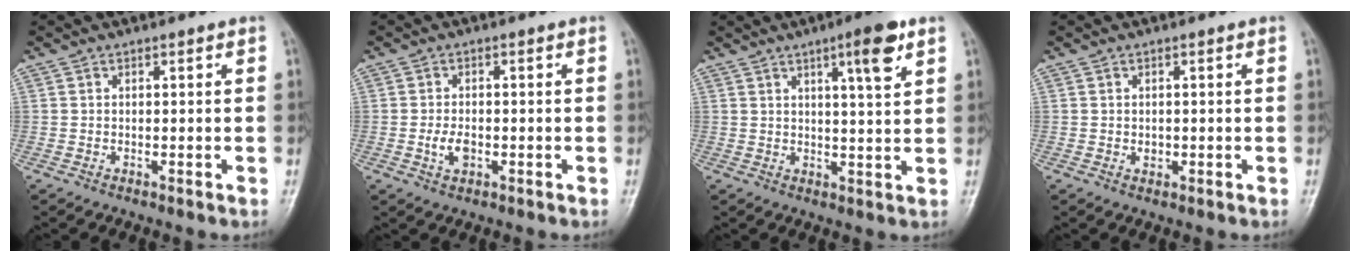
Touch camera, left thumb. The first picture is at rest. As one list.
[{"total": 3.3, "force": [-0.9, 2.0, 2.5], "torque": [-0.046, 0.001, -0.015]}, {"total": 7.1, "force": [3.8, 1.1, 6.0], "torque": [-0.085, -0.019, 0.056]}, {"total": 1.3, "force": [-0.1, 1.1, 0.7], "torque": [-0.007, 0.000, 0.001]}]